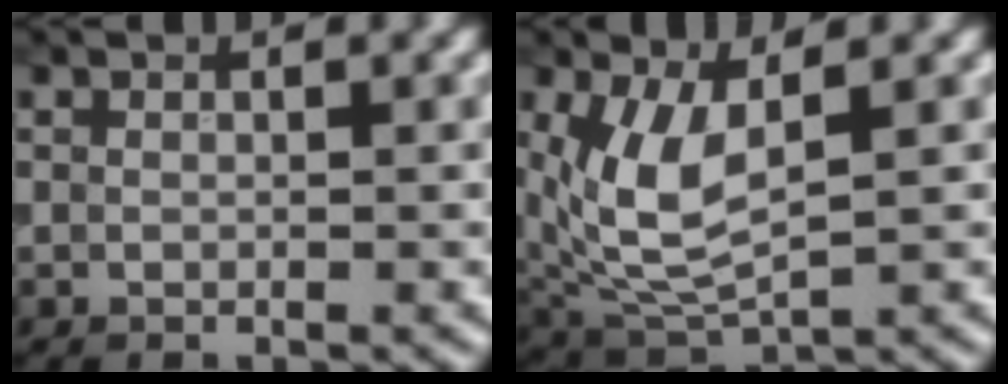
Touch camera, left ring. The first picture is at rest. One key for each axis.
{"total": 6.3, "fx": 1.2, "fy": 3.0, "fz": 5.3, "tx": -0.132, "ty": -0.007, "tz": 0.029}